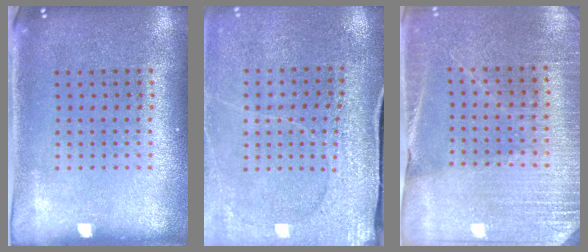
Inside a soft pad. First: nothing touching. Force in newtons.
{"total": 2.9, "press": 2.9, "slide": 0.4}
{"total": 2.9, "press": 2.9, "slide": 0.2}